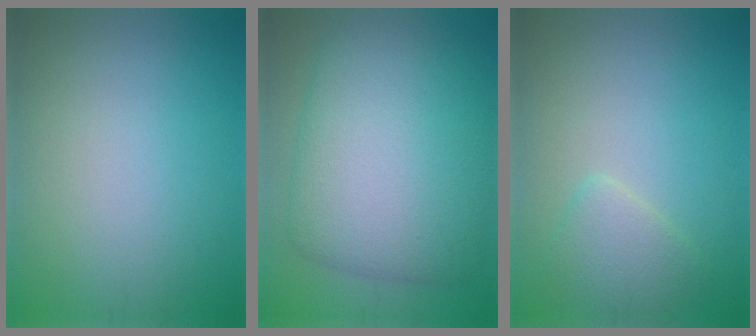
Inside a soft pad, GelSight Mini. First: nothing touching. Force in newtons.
{"total": 11.6, "press": 11.6, "slide": 0.3}
{"total": 2.4, "press": 2.4, "slide": 0.2}